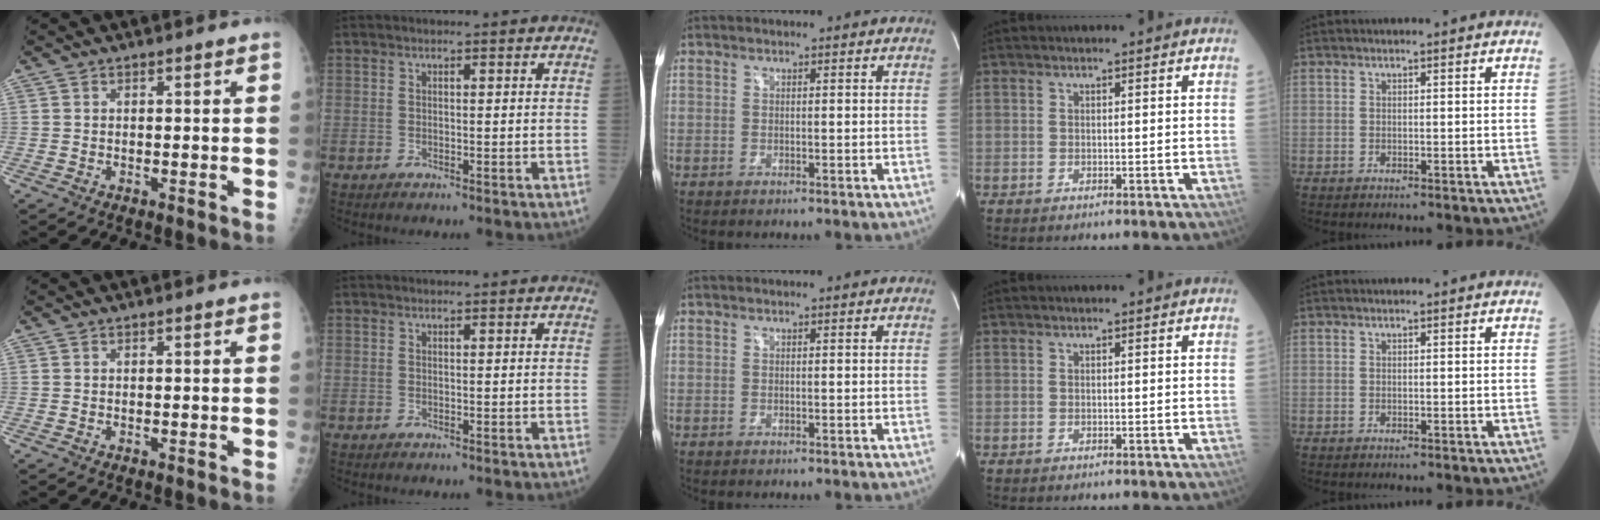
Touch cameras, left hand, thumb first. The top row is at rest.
{}